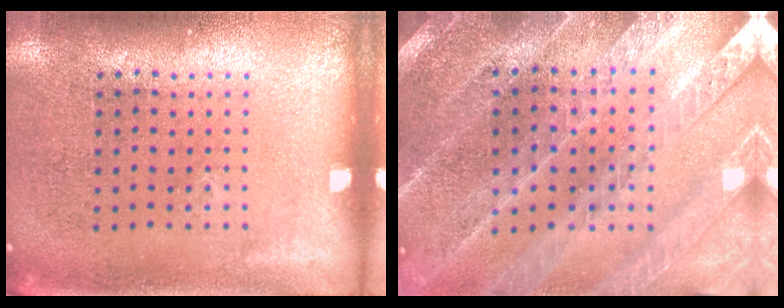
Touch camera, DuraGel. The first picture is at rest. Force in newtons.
{"total": 2.5, "press": 2.5, "slide": 0.3}